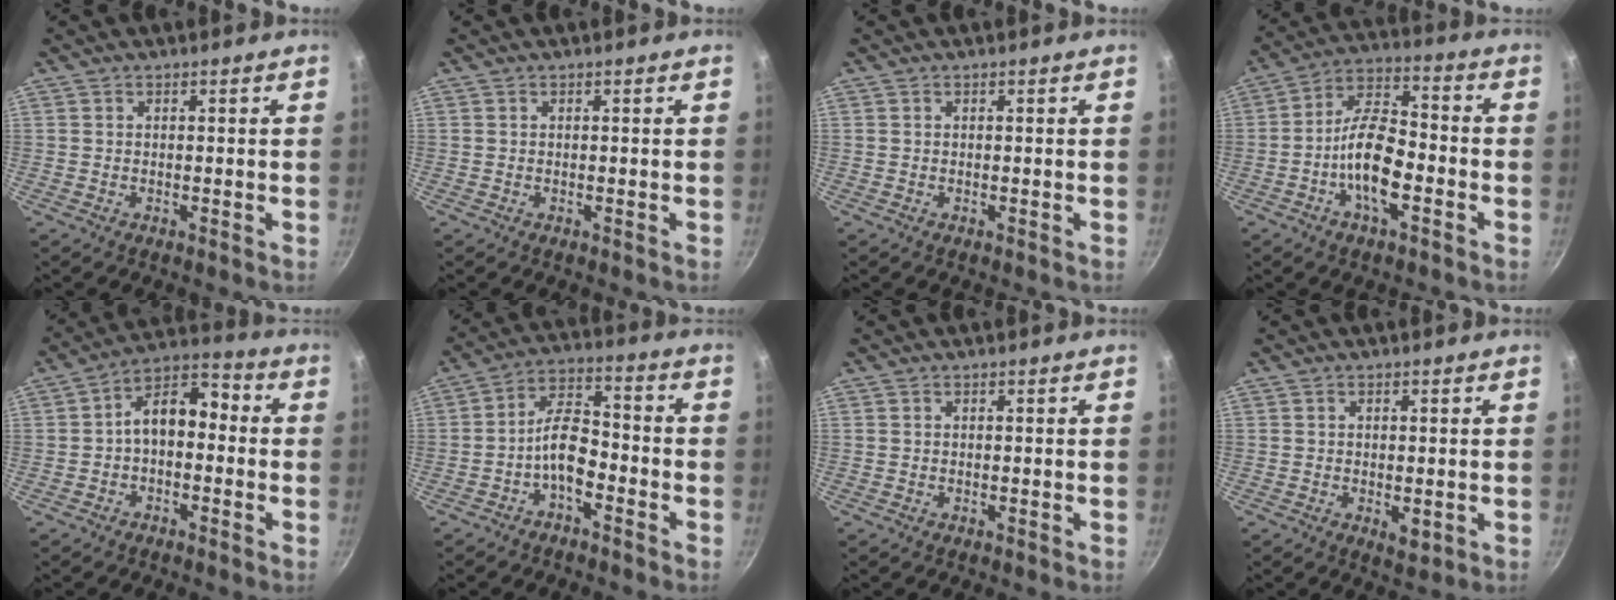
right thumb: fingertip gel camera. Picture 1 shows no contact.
{"total": 0.0}
{"total": 0.0}
{"total": 12.2, "force": [-3.9, 5.5, 10.1], "torque": [-0.170, 0.042, -0.081]}
{"total": 9.8, "force": [-0.8, 6.3, 7.4], "torque": [-0.094, 0.049, -0.029]}
{"total": 8.0, "force": [-3.5, 4.0, 6.0], "torque": [-0.094, 0.049, -0.071]}
{"total": 0.0}
{"total": 2.9, "force": [-0.2, 1.6, 2.4], "torque": [-0.035, -0.008, -0.001]}